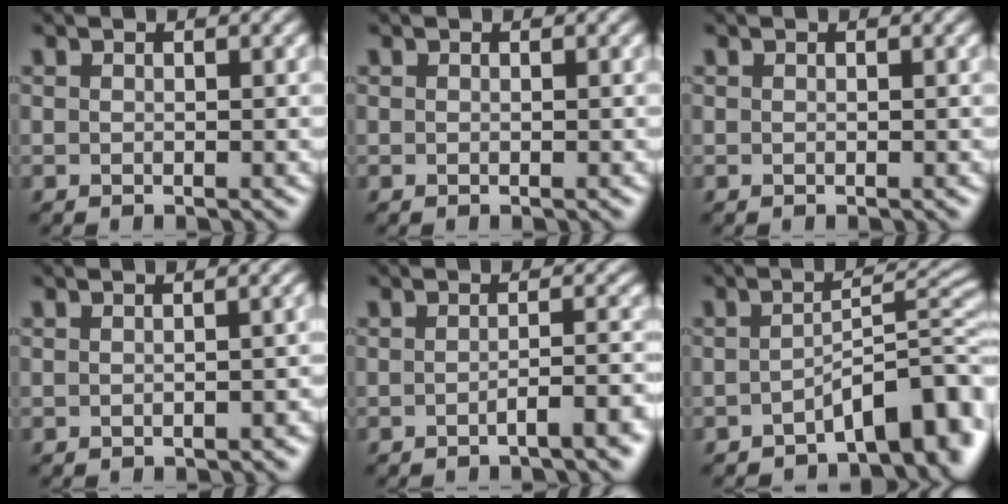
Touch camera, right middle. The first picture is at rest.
{"total": 0.0}
{"total": 0.0}
{"total": 1.4, "force": [-0.7, 0.5, 1.1], "torque": [-0.015, -0.001, -0.007]}
{"total": 3.2, "force": [-1.7, 0.8, 2.7], "torque": [-0.031, 0.009, -0.036]}
{"total": 6.4, "force": [-3.6, 2.2, 4.8], "torque": [-0.050, 0.008, -0.058]}